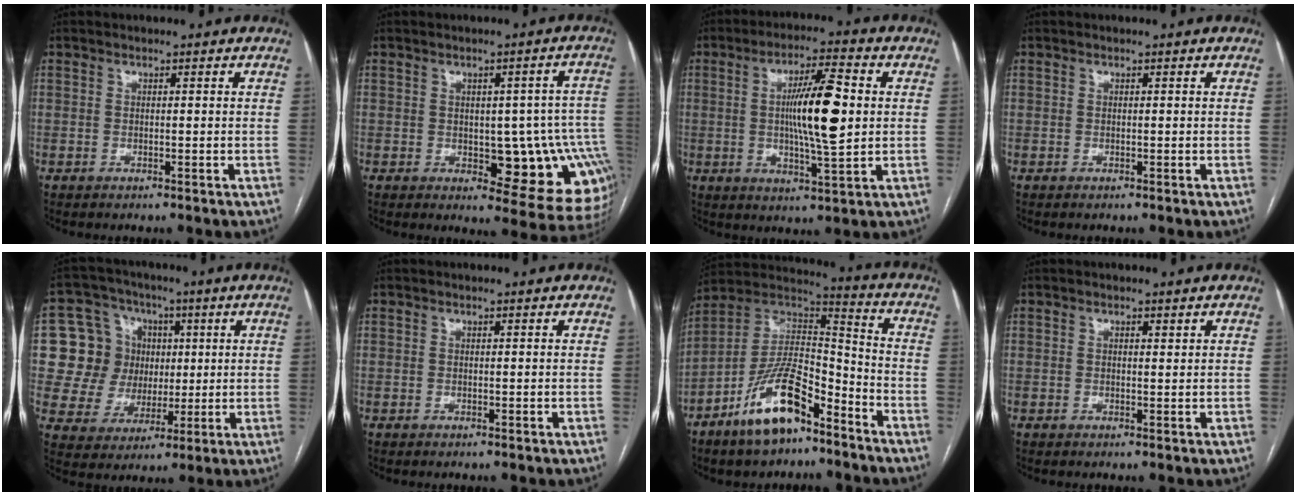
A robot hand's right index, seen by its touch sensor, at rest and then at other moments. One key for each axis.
{"total": 13.9, "fx": -2.5, "fy": 5.6, "fz": 12.5, "tx": -0.094, "ty": 0.023, "tz": -0.012}
{"total": 11.6, "fx": 1.1, "fy": 1.3, "fz": 11.4, "tx": -0.198, "ty": 0.004, "tz": 0.018}
{"total": 0.0}
{"total": 12.5, "fx": 2.5, "fy": 11.5, "fz": 3.9, "tx": -0.082, "ty": 0.048, "tz": 0.057}
{"total": 0.0}
{"total": 15.0, "fx": -9.5, "fy": 5.2, "fz": 10.4, "tx": -0.196, "ty": 0.018, "tz": -0.169}
{"total": 0.5, "fx": 0.4, "fy": 0.2, "fz": 0.3, "tx": -0.008, "ty": -0.002, "tz": 0.006}